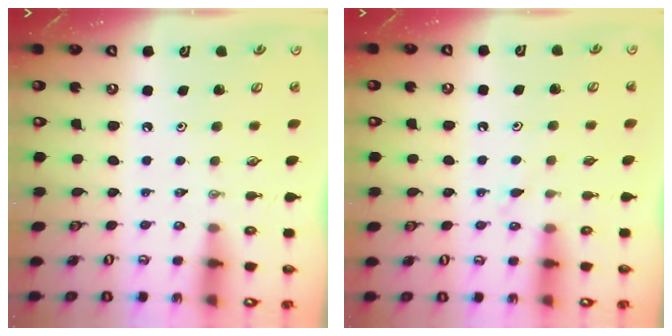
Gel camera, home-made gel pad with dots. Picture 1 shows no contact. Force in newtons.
{"total": 7.6, "press": 7.6, "slide": 0.5}